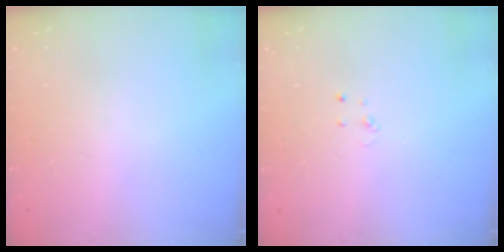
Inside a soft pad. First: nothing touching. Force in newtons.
{"total": 2.6, "press": 2.6, "slide": 0.2}